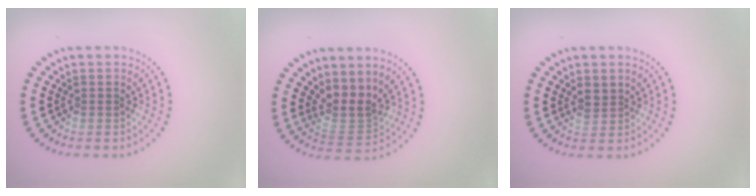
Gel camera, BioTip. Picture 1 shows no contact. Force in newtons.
{"total": 3.3, "press": 2.5, "slide": 2.1}
{"total": 1.1, "press": 0.9, "slide": 0.6}